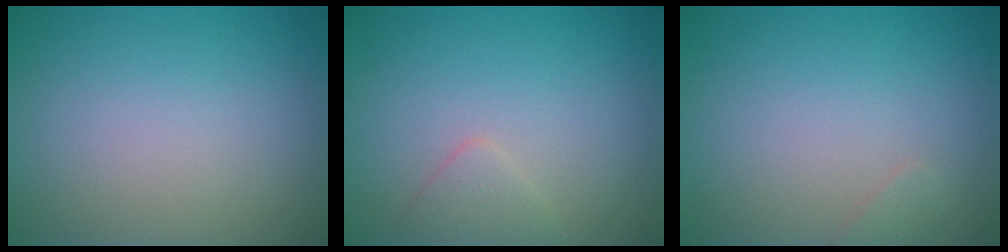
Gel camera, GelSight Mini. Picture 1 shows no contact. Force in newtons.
{"total": 1.4, "press": 1.4, "slide": 0.1}
{"total": 0.6, "press": 0.6, "slide": 0.1}